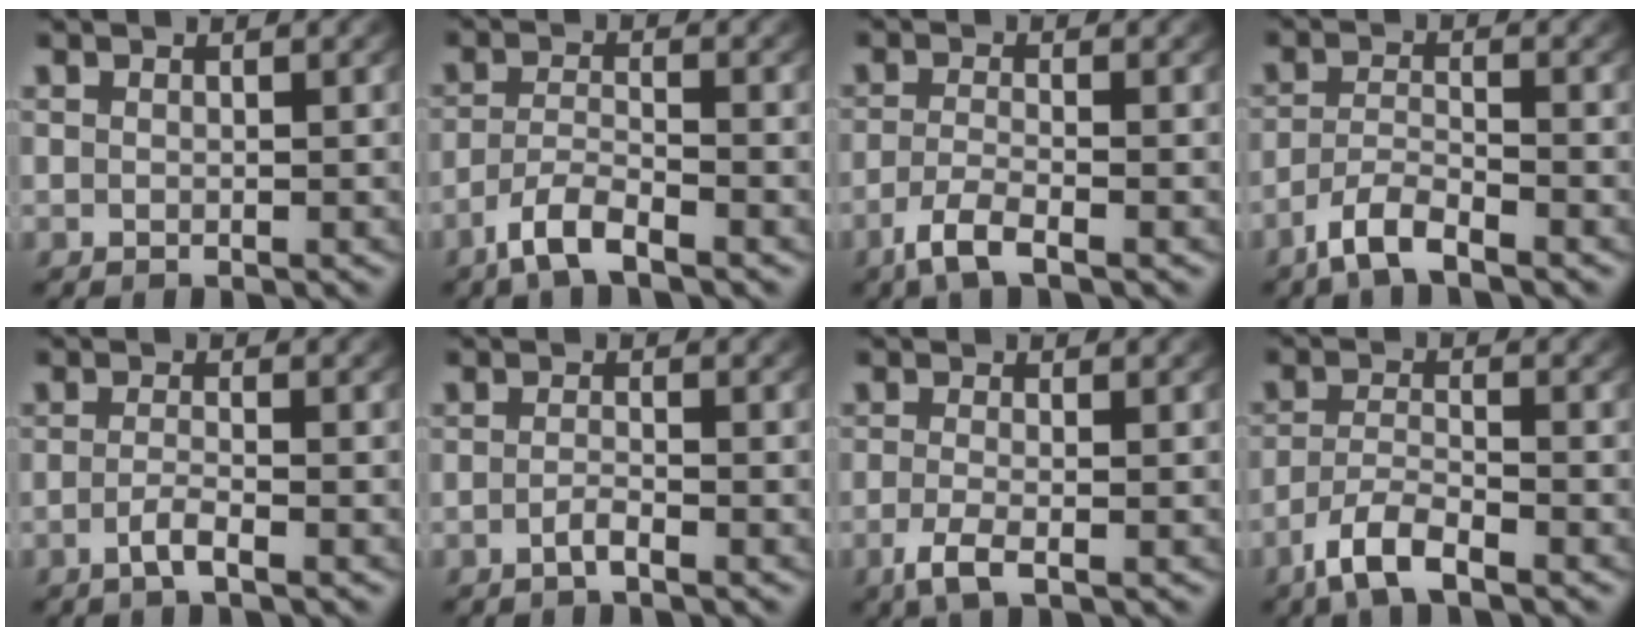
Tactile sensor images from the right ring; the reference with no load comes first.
{"total": 3.4, "force": [-2.5, 1.0, 2.1], "torque": [-0.048, -0.009, -0.042]}
{"total": 3.1, "force": [-2.2, 0.6, 2.2], "torque": [-0.059, -0.014, -0.033]}
{"total": 3.5, "force": [-2.6, 1.2, 2.0], "torque": [-0.044, -0.007, -0.046]}
{"total": 2.0, "force": [-1.5, -0.1, 1.4], "torque": [-0.037, -0.011, -0.024]}
{"total": 1.4, "force": [-1.2, -0.1, 0.8], "torque": [-0.021, -0.007, -0.022]}
{"total": 2.8, "force": [-1.6, 0.7, 2.1], "torque": [-0.059, -0.019, -0.021]}
{"total": 3.8, "force": [-2.6, 1.3, 2.4], "torque": [-0.056, -0.011, -0.043]}